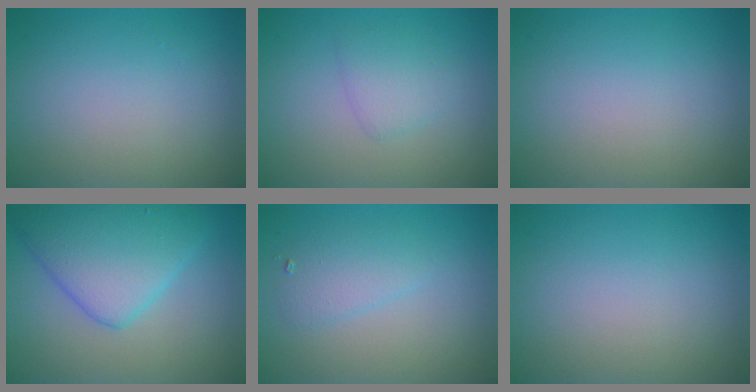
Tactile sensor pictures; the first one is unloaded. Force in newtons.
{"total": 1.9, "press": 1.9, "slide": 0.1}
{"total": 0.0}
{"total": 6.7, "press": 6.7, "slide": 0.1}
{"total": 2.0, "press": 2.0, "slide": 0.1}
{"total": 0.0}